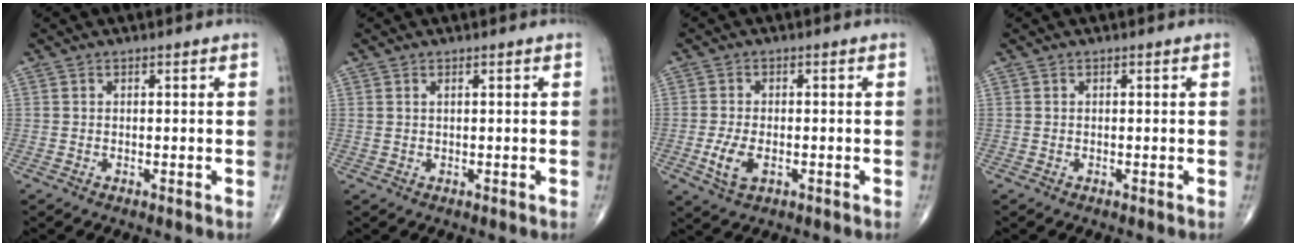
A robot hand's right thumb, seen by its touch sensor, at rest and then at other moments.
{"total": 0.7, "force": [0.4, 0.1, 0.5], "torque": [-0.015, 0.005, 0.011]}
{"total": 5.0, "force": [-1.4, 2.7, 4.0], "torque": [-0.085, -0.003, -0.023]}
{"total": 0.0}